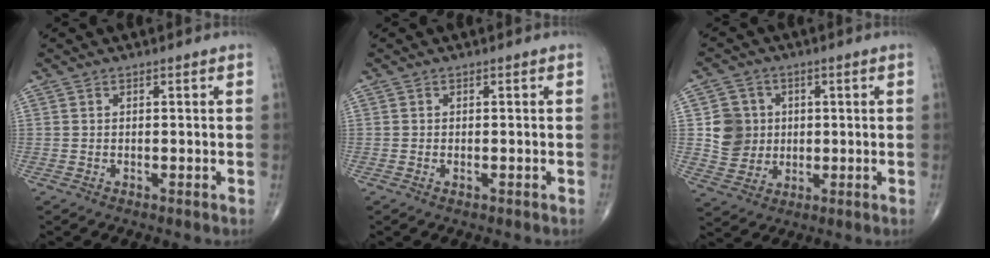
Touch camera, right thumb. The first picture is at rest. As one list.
[{"total": 0.6, "force": [-0.4, 0.2, 0.4], "torque": [-0.009, 0.000, -0.008]}, {"total": 7.8, "force": [0.7, 7.4, 2.4], "torque": [-0.015, 0.000, 0.014]}]